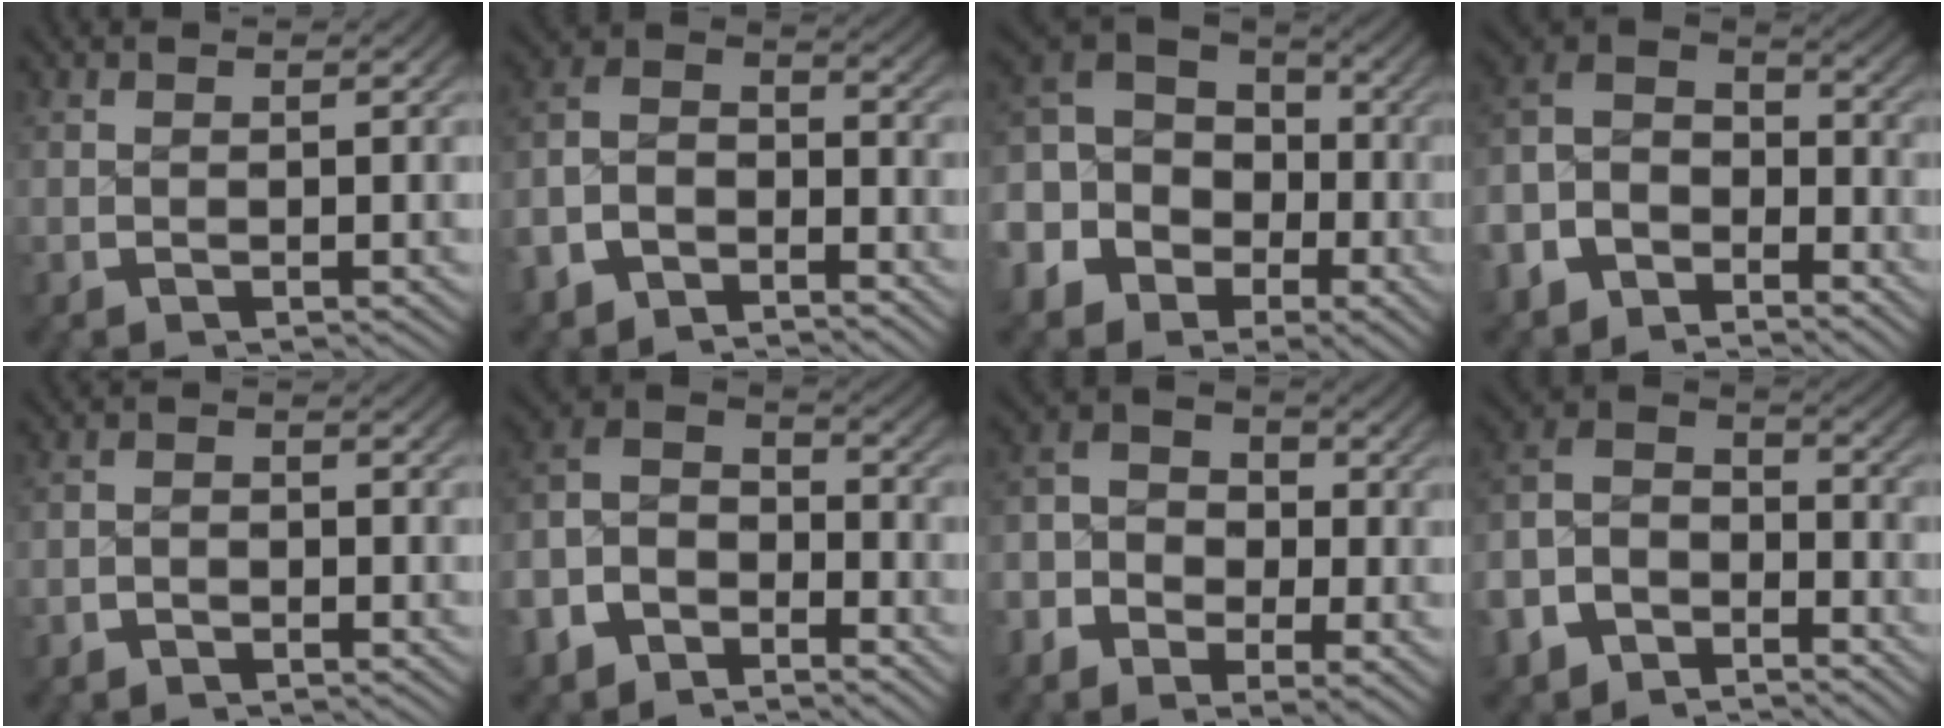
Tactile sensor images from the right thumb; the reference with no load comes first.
{"total": 7.8, "force": [-3.4, 5.8, 4.0], "torque": [-0.089, -0.014, -0.065]}
{"total": 13.1, "force": [1.4, 10.7, 7.4], "torque": [-0.167, -0.008, 0.018]}
{"total": 10.4, "force": [0.2, 8.3, 6.2], "torque": [-0.139, -0.007, -0.013]}
{"total": 1.5, "force": [-1.3, 0.7, 0.2], "torque": [0.003, 0.001, -0.029]}
{"total": 9.6, "force": [-1.1, 7.8, 5.4], "torque": [-0.123, -0.012, -0.033]}
{"total": 7.2, "force": [-1.0, 5.7, 4.3], "torque": [-0.074, -0.004, -0.031]}
{"total": 9.3, "force": [-2.2, 7.4, 5.1], "torque": [-0.115, -0.015, -0.049]}